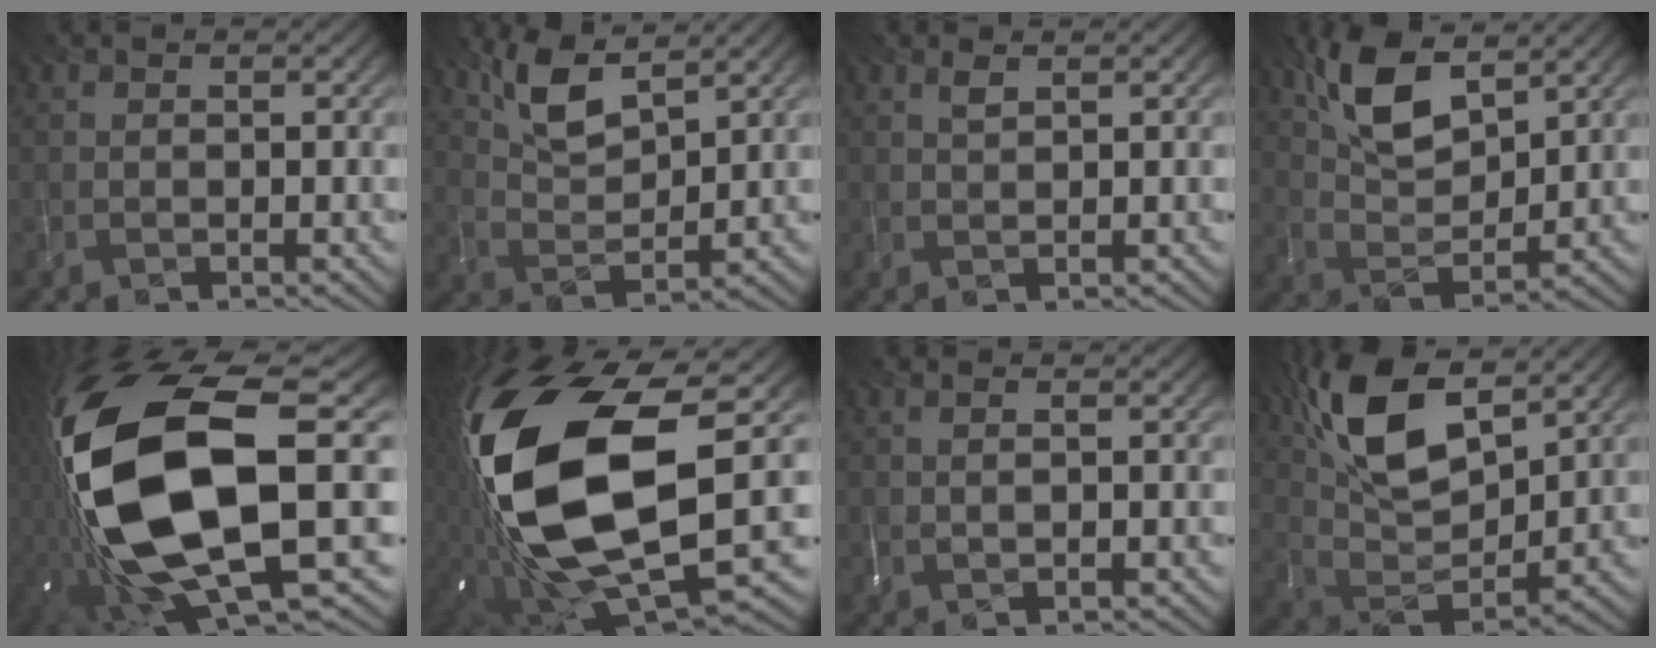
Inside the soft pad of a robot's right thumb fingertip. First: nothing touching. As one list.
[{"total": 6.9, "force": [4.6, 2.2, 4.6], "torque": [-0.105, 0.000, 0.096]}, {"total": 1.1, "force": [0.7, 0.3, 0.8], "torque": [-0.023, 0.001, 0.016]}, {"total": 9.6, "force": [5.6, 4.0, 6.6], "torque": [-0.146, 0.004, 0.115]}, {"total": 21.5, "force": [-1.3, 8.9, 19.5], "torque": [-0.431, -0.080, 0.006]}, {"total": 20.9, "force": [1.1, 11.2, 17.6], "torque": [-0.407, -0.045, 0.029]}, {"total": 1.1, "force": [0.3, 0.1, 1.1], "torque": [-0.026, 0.005, 0.004]}, {"total": 13.8, "force": [7.5, 5.7, 10.2], "torque": [-0.225, 0.012, 0.147]}]